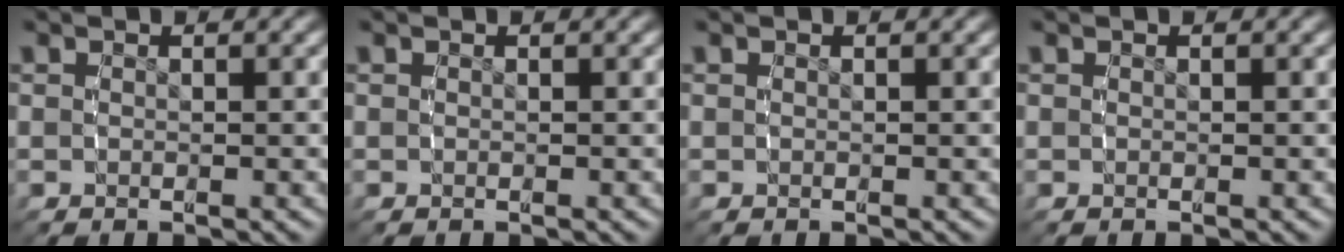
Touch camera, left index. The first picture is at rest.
{"total": 0.0}
{"total": 0.0}
{"total": 0.0}